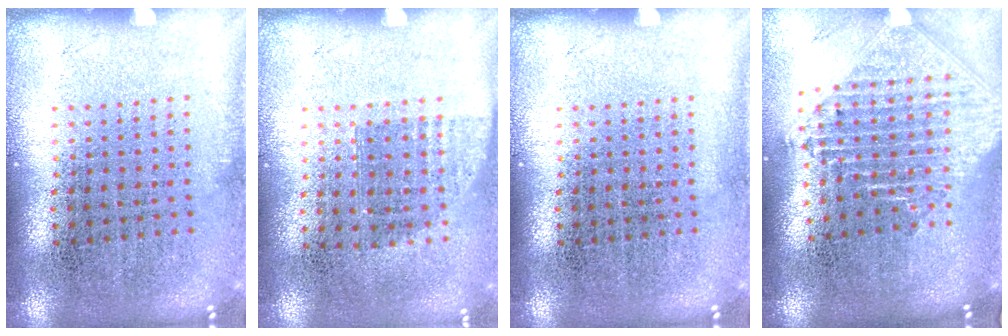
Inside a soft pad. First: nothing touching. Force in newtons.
{"total": 0.8, "press": 0.6, "slide": 0.4}
{"total": 0.0}
{"total": 2.3, "press": 1.8, "slide": 1.4}